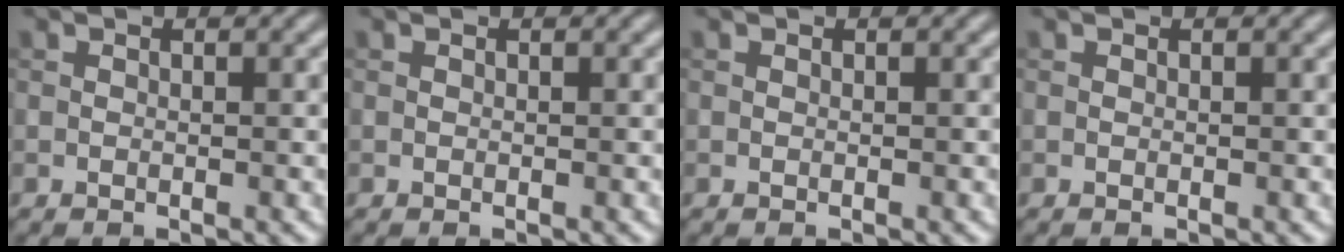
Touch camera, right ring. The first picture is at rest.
{"total": 0.0}
{"total": 0.0}
{"total": 0.0}